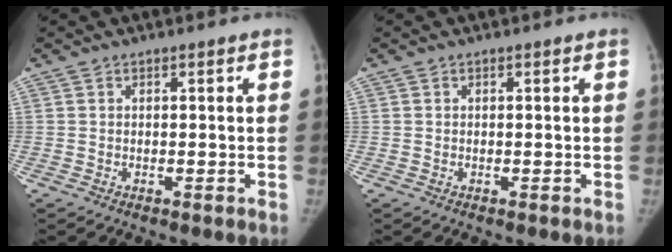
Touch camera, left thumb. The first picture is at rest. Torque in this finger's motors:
{"motor_torque": [0.04, 0.02, 0.12, -0.01, 0.00]}